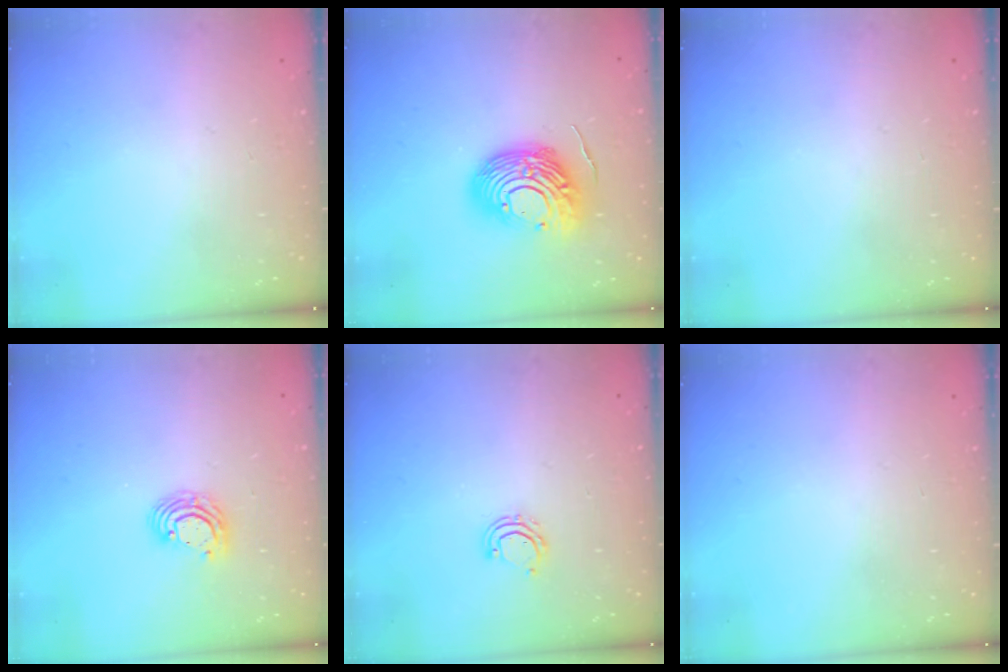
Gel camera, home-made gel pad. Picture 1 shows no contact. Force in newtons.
{"total": 14.4, "press": 14.3, "slide": 2.2}
{"total": 0.0}
{"total": 6.0, "press": 6.0, "slide": 0.8}
{"total": 4.5, "press": 4.4, "slide": 0.4}
{"total": 0.0}